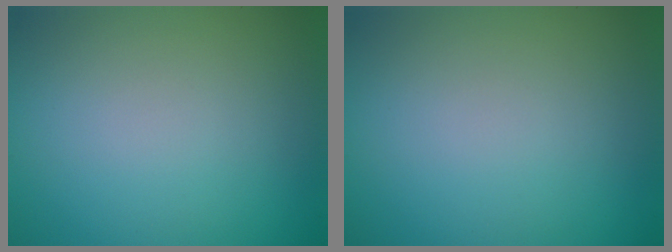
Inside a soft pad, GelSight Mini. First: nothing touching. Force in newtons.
{"total": 0.0}